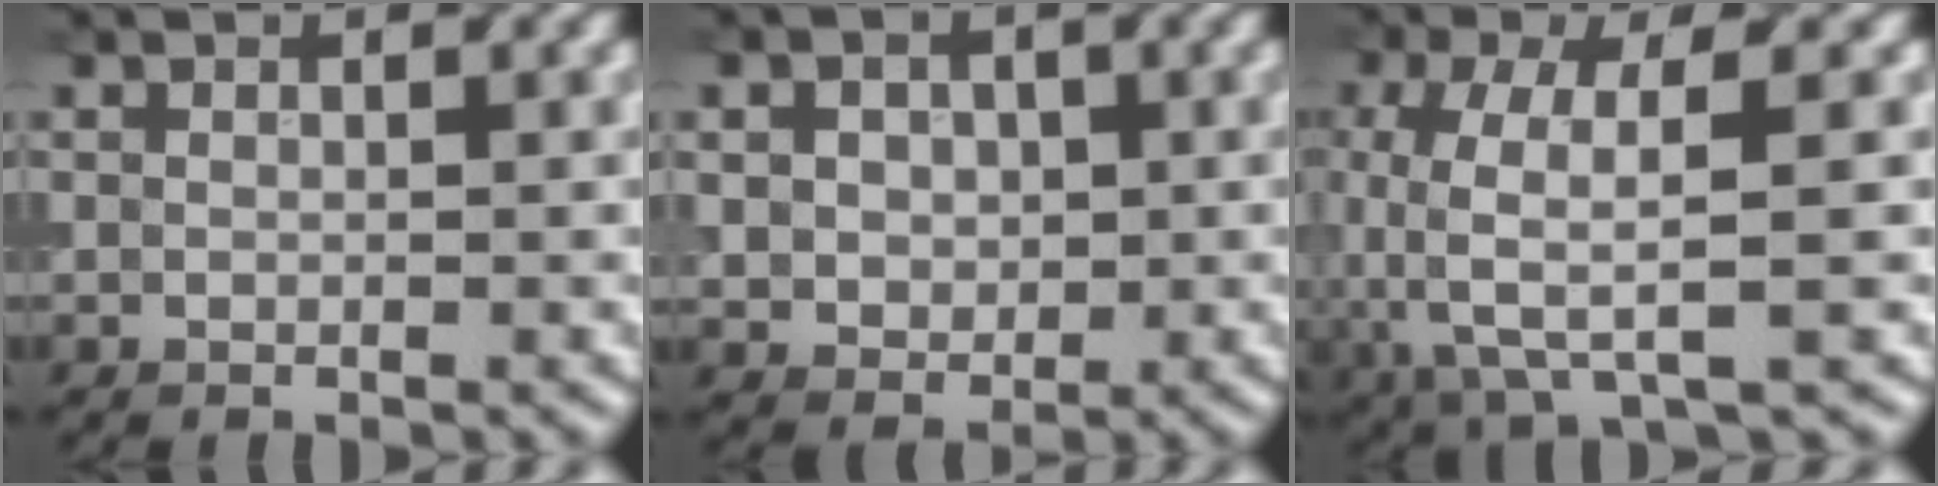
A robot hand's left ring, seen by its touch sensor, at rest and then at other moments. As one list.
[{"total": 3.9, "force": [0.6, 3.2, 2.2], "torque": [-0.043, 0.007, -0.003]}, {"total": 6.5, "force": [-0.7, 2.1, 6.1], "torque": [-0.139, -0.003, -0.013]}]